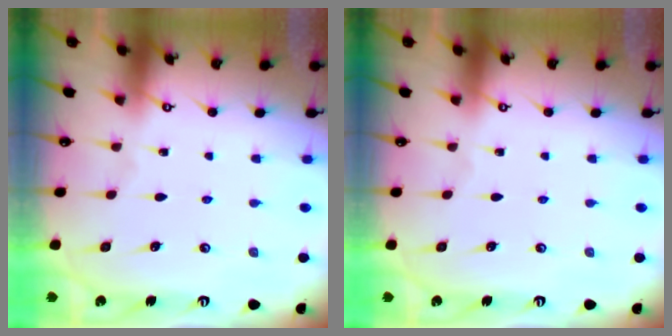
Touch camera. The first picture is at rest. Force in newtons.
{"total": 0.0}